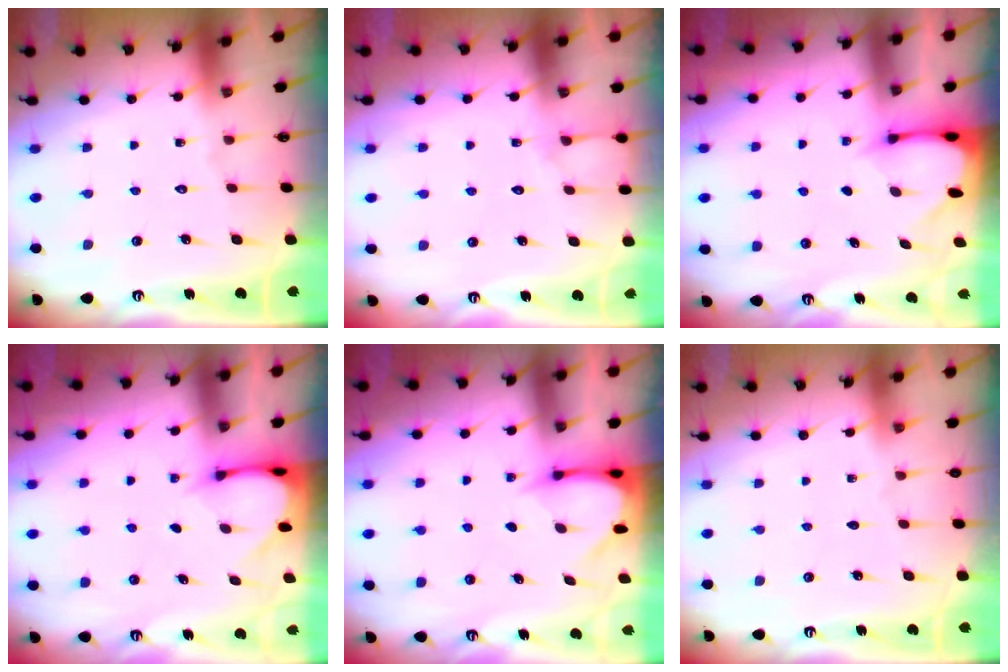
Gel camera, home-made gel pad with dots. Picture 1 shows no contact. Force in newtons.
{"total": 5.1, "press": 5.1, "slide": 0.5}
{"total": 2.4, "press": 2.3, "slide": 0.3}
{"total": 2.8, "press": 2.8, "slide": 0.3}
{"total": 3.7, "press": 3.7, "slide": 0.3}
{"total": 0.5, "press": 0.2, "slide": 0.5}